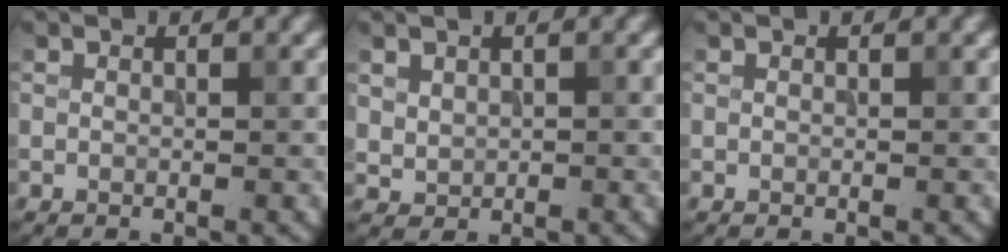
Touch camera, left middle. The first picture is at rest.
{"total": 1.2, "force": [0.6, 1.0, 0.4], "torque": [-0.008, -0.003, 0.018]}
{"total": 0.0}